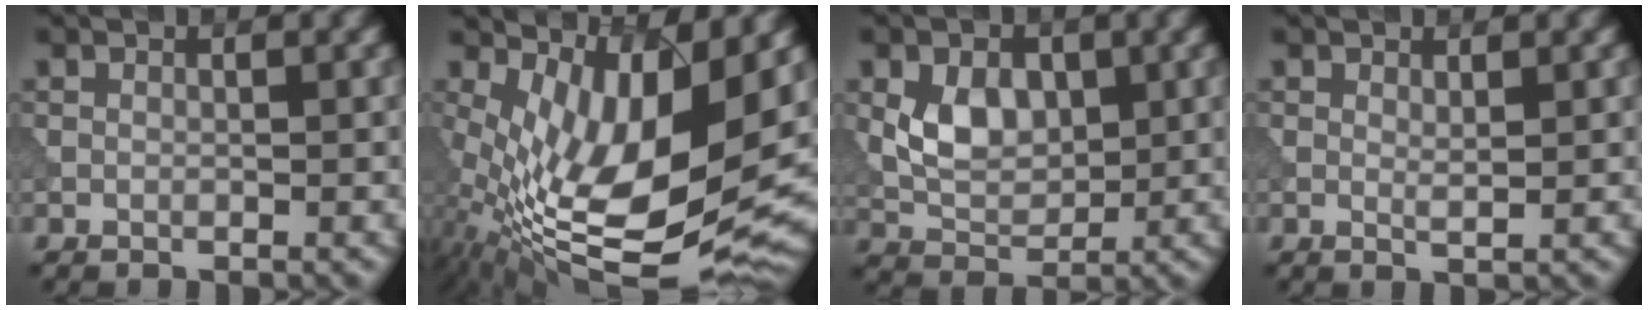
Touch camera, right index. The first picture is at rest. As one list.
[{"total": 12.7, "force": [1.8, 4.7, 11.6], "torque": [-0.215, -0.020, 0.052]}, {"total": 4.4, "force": [0.9, 3.2, 3.0], "torque": [-0.059, -0.003, 0.018]}, {"total": 1.0, "force": [0.6, 0.1, 0.8], "torque": [-0.017, -0.002, 0.012]}]